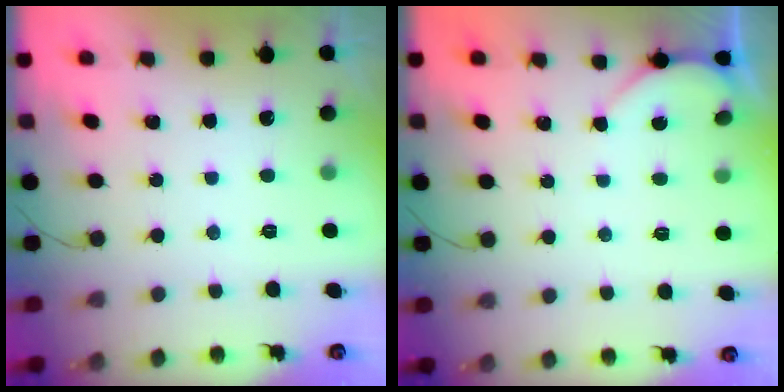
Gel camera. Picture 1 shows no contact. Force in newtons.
{"total": 2.5, "press": 2.4, "slide": 0.3}